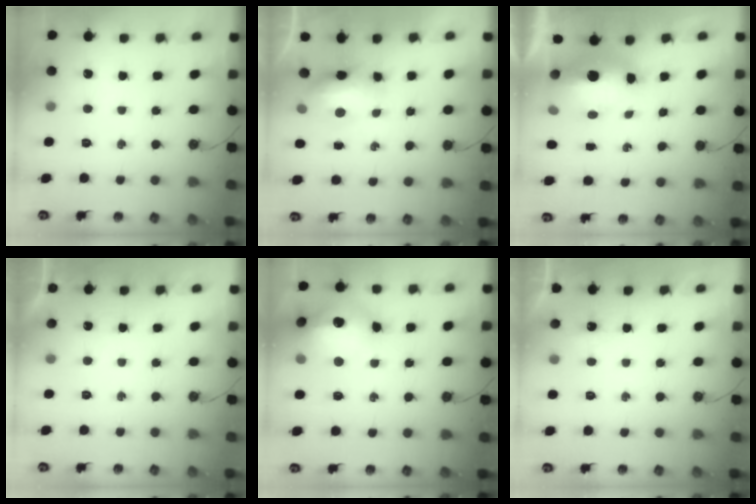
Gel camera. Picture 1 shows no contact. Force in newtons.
{"total": 9.8, "press": 9.7, "slide": 1.9}
{"total": 13.3, "press": 13.2, "slide": 1.8}
{"total": 0.0}
{"total": 18.1, "press": 18.1, "slide": 1.8}
{"total": 7.5, "press": 1.8, "slide": 7.3}